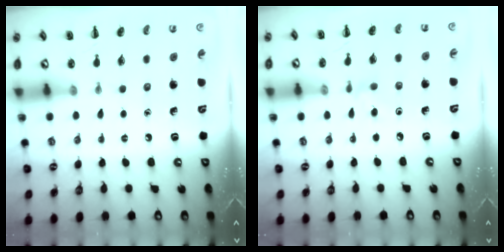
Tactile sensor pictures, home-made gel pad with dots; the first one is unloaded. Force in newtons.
{"total": 3.5, "press": 3.3, "slide": 1.2}